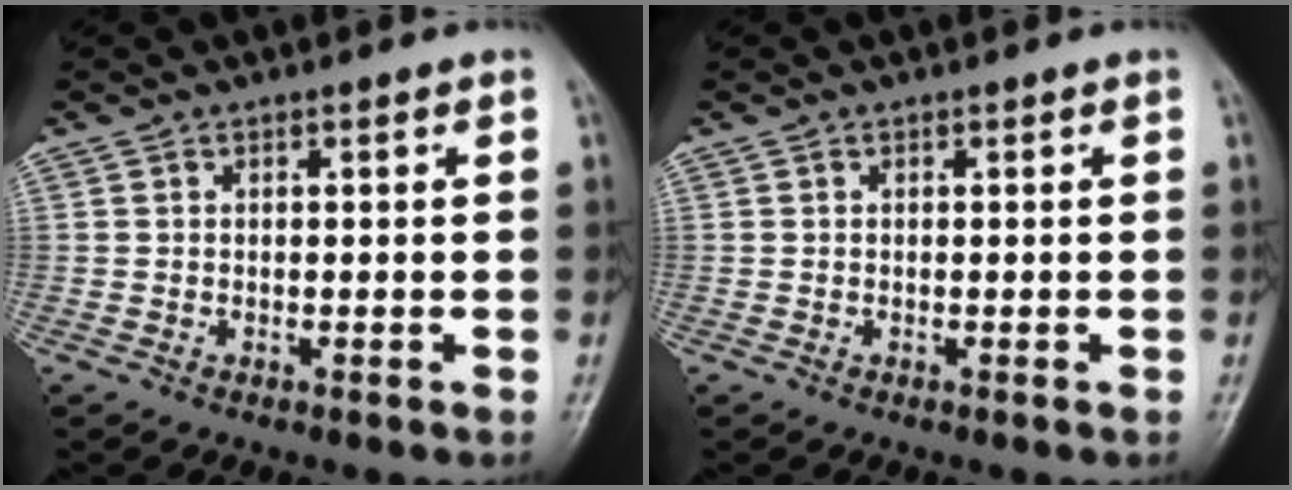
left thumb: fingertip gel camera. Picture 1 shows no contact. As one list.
[{"total": 0.0}]